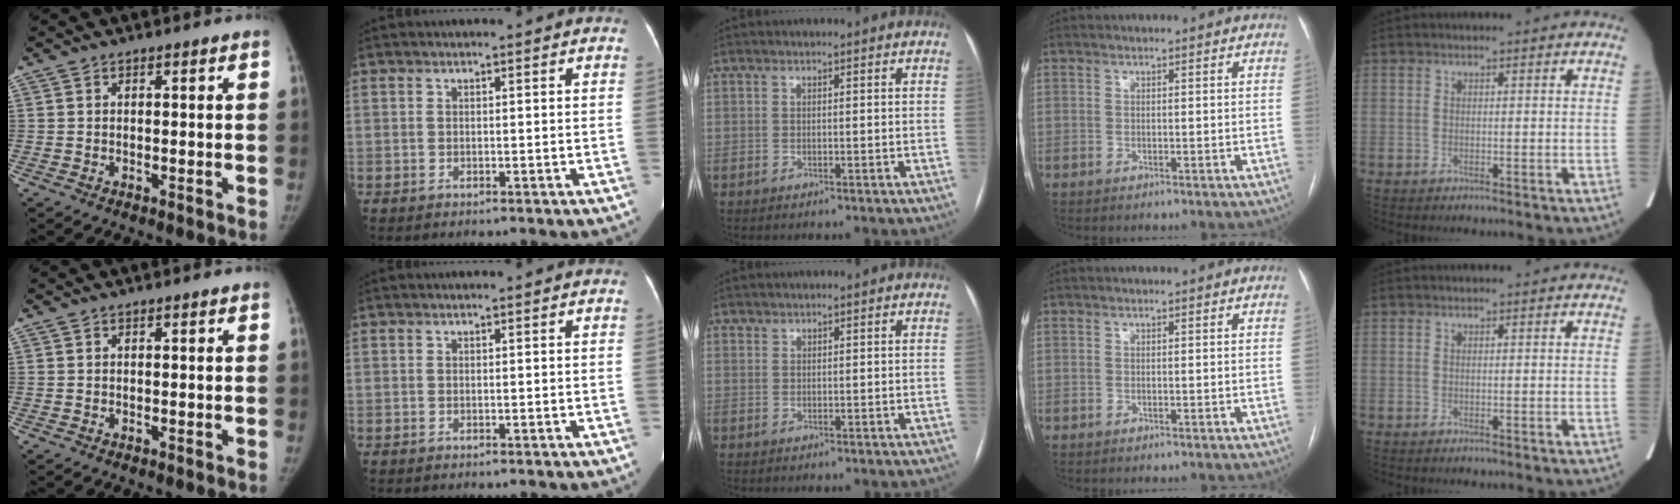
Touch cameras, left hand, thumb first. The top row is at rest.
{"middle": {"total": 0.7, "force": [0.5, 0.5, 0.0], "torque": [0.005, 0.000, 0.006]}}